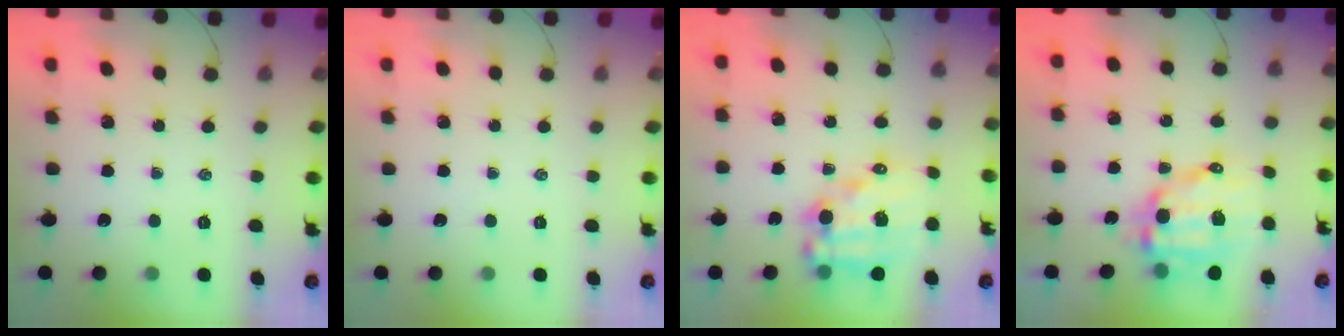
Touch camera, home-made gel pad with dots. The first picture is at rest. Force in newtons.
{"total": 0.0}
{"total": 13.3, "press": 12.9, "slide": 3.3}
{"total": 11.3, "press": 11.1, "slide": 2.4}